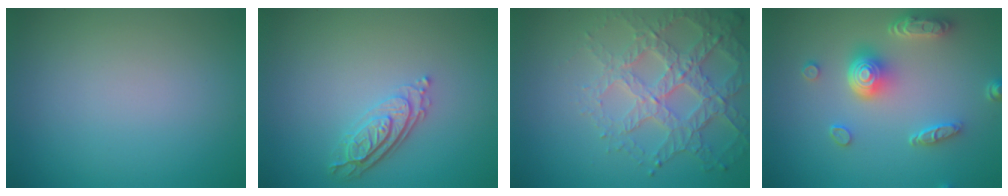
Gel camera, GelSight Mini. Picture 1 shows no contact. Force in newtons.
{"total": 3.4, "press": 2.6, "slide": 2.2}
{"total": 5.5, "press": 4.5, "slide": 3.2}
{"total": 5.2, "press": 4.0, "slide": 3.2}